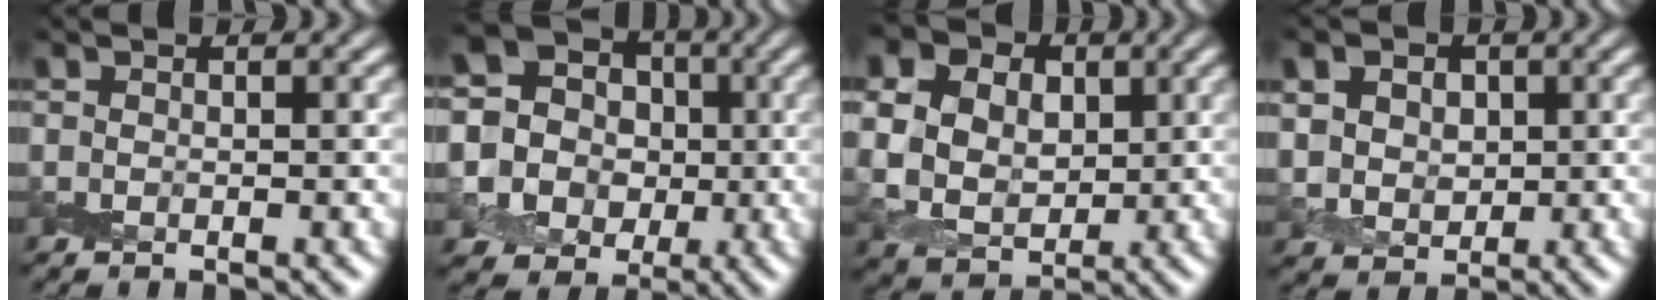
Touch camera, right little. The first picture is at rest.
{"total": 12.4, "force": [-0.6, 11.9, 3.5], "torque": [-0.118, 0.012, -0.030]}
{"total": 14.0, "force": [4.8, 10.8, 7.4], "torque": [-0.150, 0.028, 0.072]}
{"total": 6.3, "force": [2.1, 5.0, 3.3], "torque": [-0.081, 0.016, 0.029]}